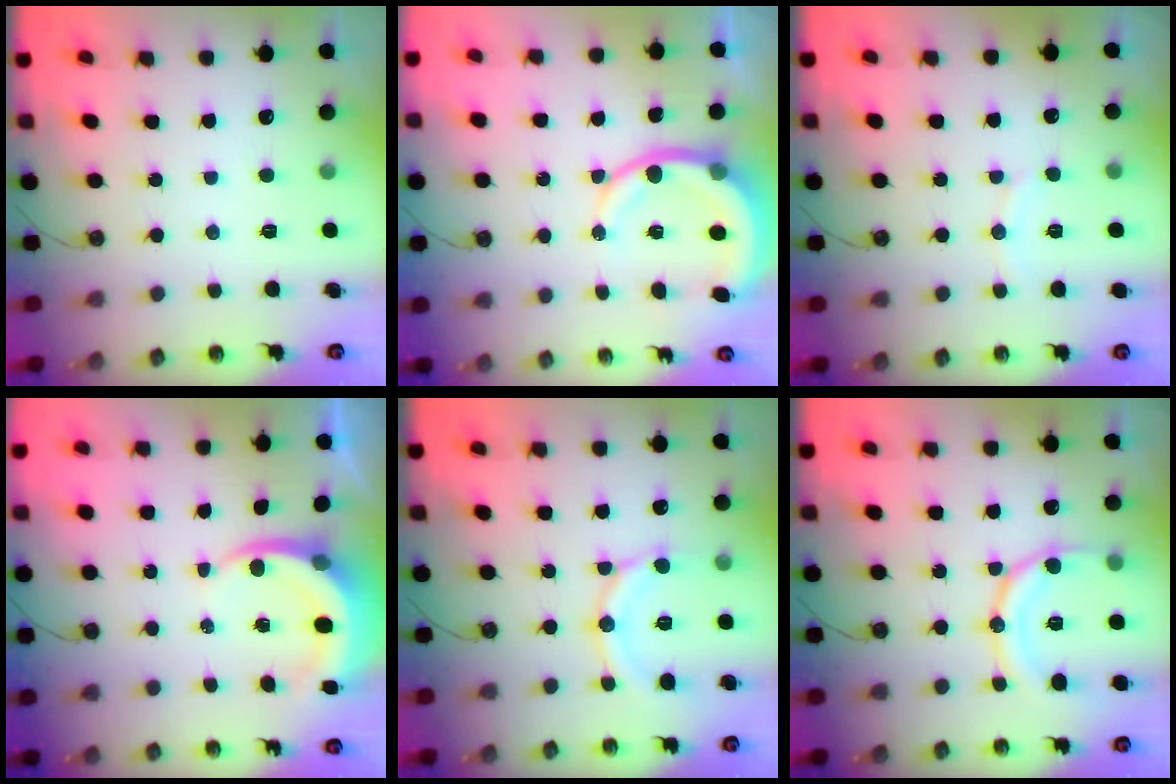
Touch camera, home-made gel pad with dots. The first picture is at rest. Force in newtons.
{"total": 10.7, "press": 10.5, "slide": 2.4}
{"total": 4.6, "press": 4.5, "slide": 0.6}
{"total": 5.5, "press": 5.5, "slide": 0.5}
{"total": 13.2, "press": 13.1, "slide": 1.4}
{"total": 13.9, "press": 13.9, "slide": 1.5}